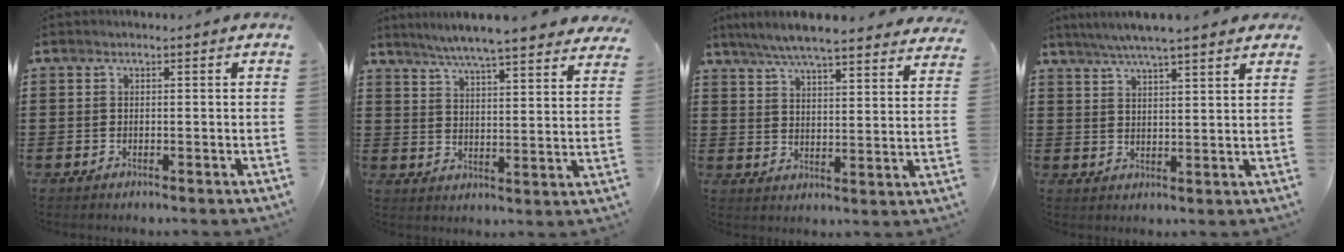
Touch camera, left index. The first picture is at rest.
{"total": 6.2, "force": [5.7, -0.6, 2.3], "torque": [-0.067, -0.032, 0.098]}
{"total": 6.5, "force": [6.0, 0.1, 2.4], "torque": [-0.070, -0.029, 0.106]}
{"total": 5.0, "force": [4.3, 0.1, 2.6], "torque": [-0.063, -0.010, 0.075]}